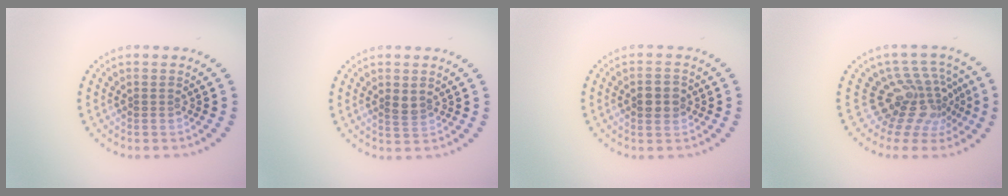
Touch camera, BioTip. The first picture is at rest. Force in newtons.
{"total": 1.2, "press": 1.2, "slide": 0.3}
{"total": 2.9, "press": 2.9, "slide": 0.0}
{"total": 4.7, "press": 3.1, "slide": 3.6}